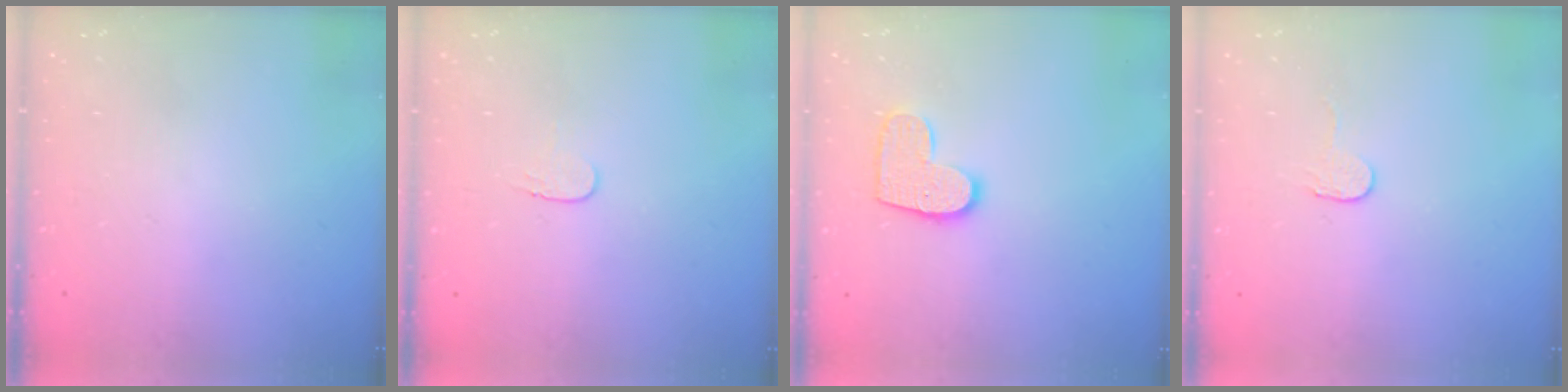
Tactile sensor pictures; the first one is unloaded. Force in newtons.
{"total": 3.7, "press": 3.7, "slide": 0.4}
{"total": 9.9, "press": 9.9, "slide": 0.4}
{"total": 2.7, "press": 2.7, "slide": 0.2}